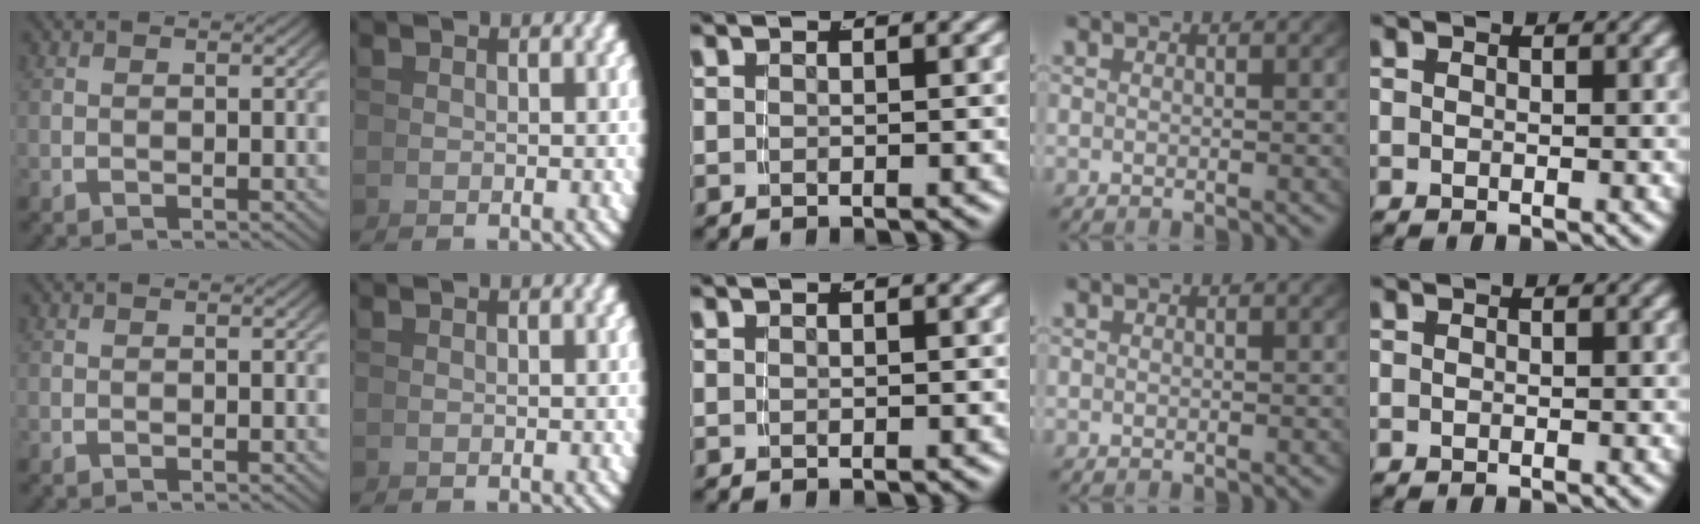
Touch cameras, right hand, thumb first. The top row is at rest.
{}